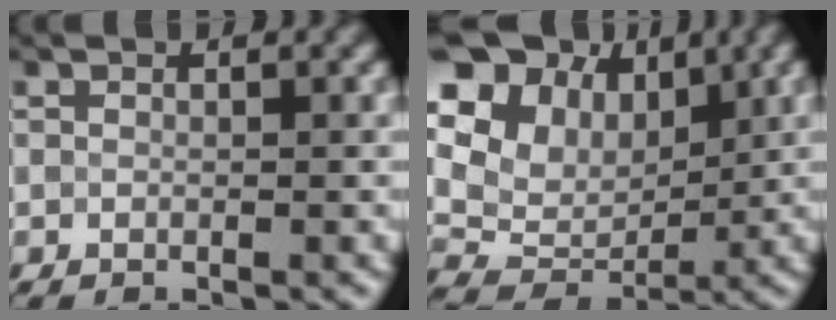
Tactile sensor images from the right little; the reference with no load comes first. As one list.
[{"total": 14.0, "force": [5.0, 10.5, 7.7], "torque": [-0.162, 0.039, 0.085]}]